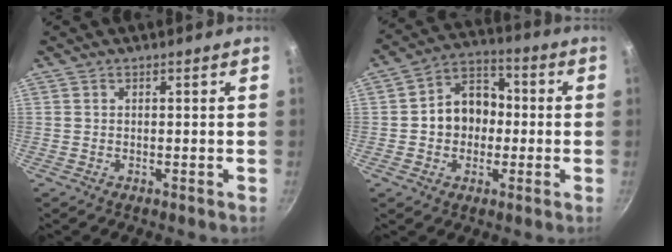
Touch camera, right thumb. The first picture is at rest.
{"total": 10.9, "force": [-0.5, 8.8, 6.5], "torque": [-0.055, 0.026, -0.022]}